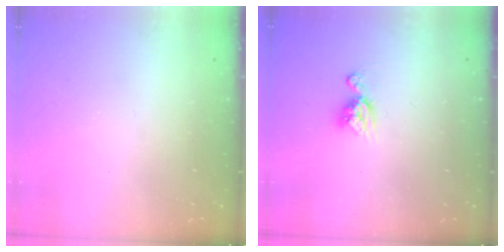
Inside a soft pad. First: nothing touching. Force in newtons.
{"total": 8.0, "press": 7.9, "slide": 0.7}